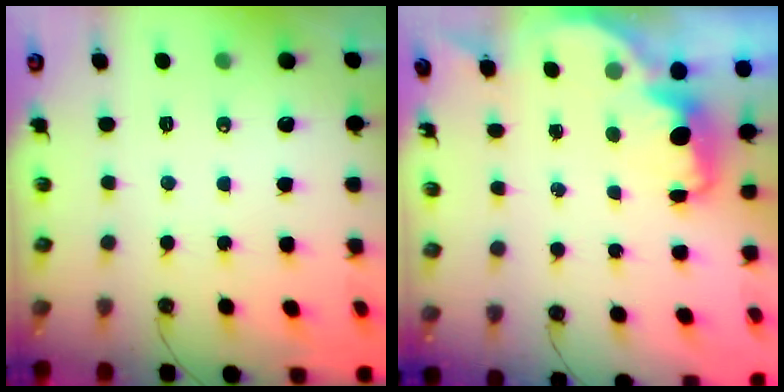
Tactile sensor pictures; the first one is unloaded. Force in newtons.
{"total": 1.9, "press": 1.7, "slide": 0.7}